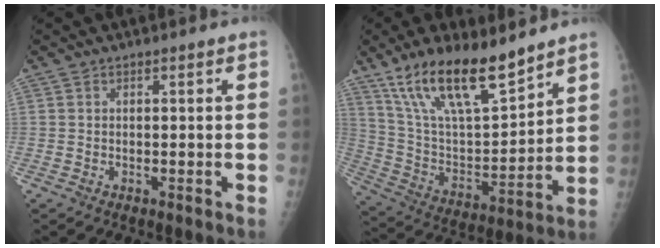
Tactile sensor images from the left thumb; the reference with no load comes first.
{"total": 19.4, "force": [13.9, 6.1, 12.0], "torque": [-0.182, -0.069, 0.262]}